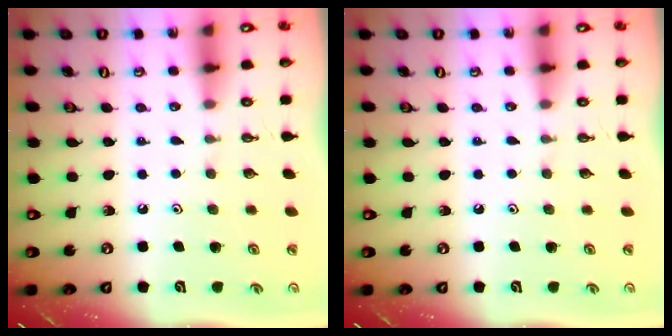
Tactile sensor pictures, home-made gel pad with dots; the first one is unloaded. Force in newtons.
{"total": 0.0}